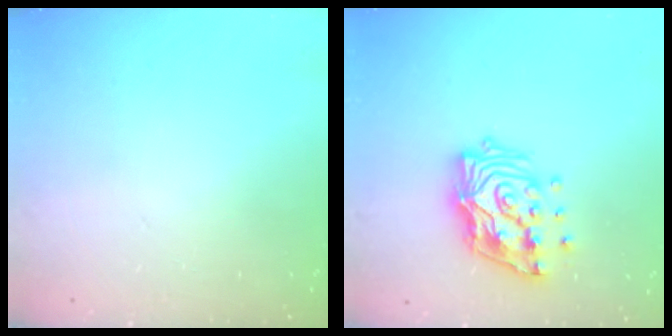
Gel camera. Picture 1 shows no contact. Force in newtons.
{"total": 15.5, "press": 15.4, "slide": 1.8}